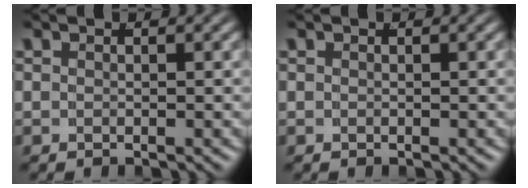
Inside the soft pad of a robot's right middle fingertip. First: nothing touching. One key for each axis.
{"total": 0.0}